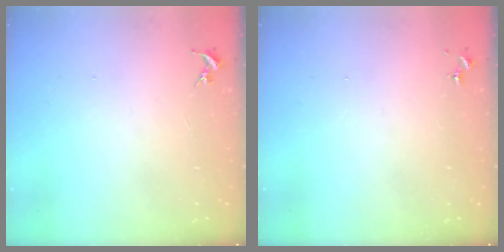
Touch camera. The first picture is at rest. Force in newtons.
{"total": 0.0}